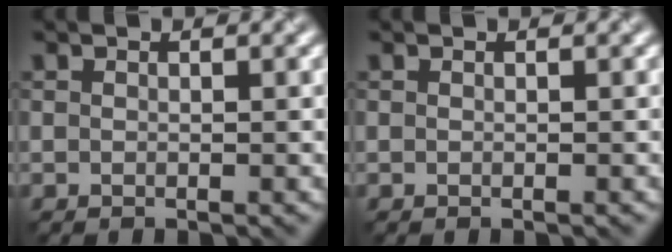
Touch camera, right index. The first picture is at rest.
{"total": 0.0}